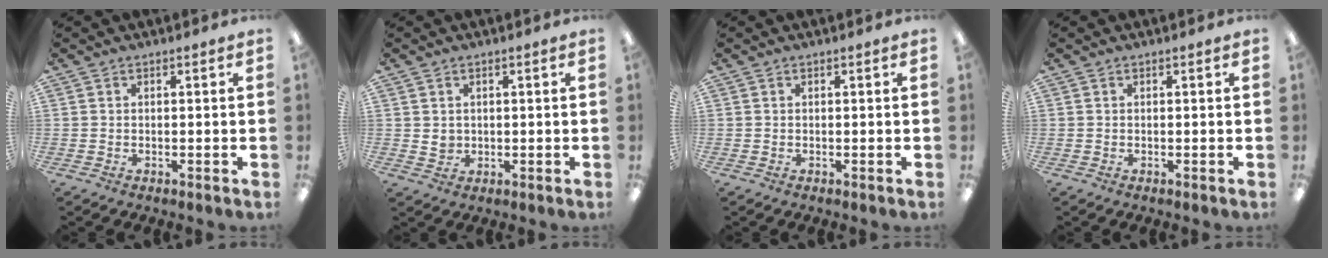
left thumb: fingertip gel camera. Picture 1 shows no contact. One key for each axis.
{"total": 2.5, "fx": 0.9, "fy": 2.2, "fz": 0.8, "tx": -0.009, "ty": -0.001, "tz": 0.015}
{"total": 0.0}
{"total": 0.0}